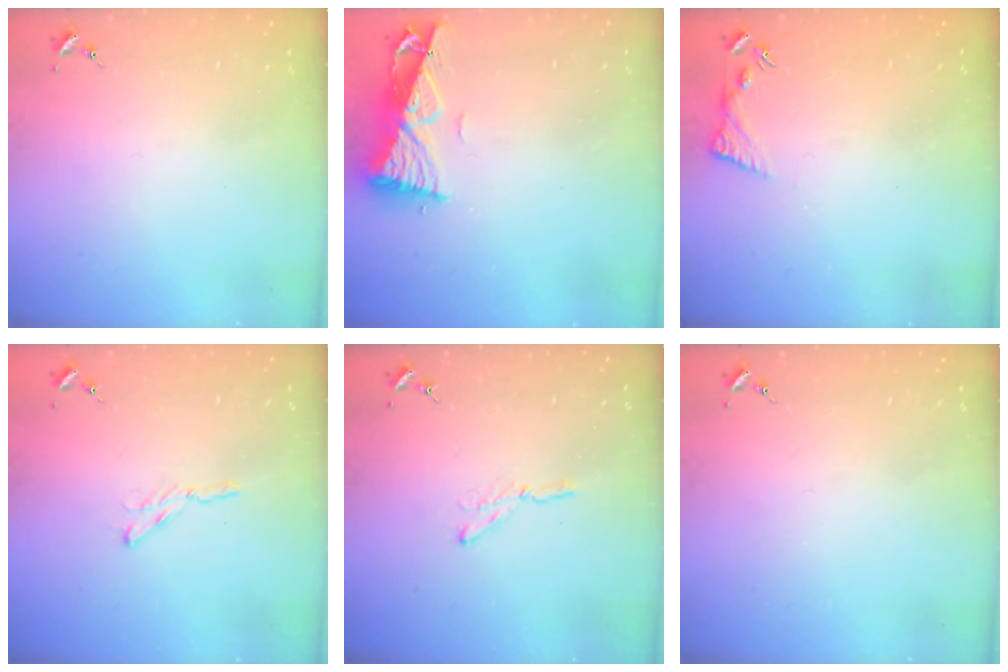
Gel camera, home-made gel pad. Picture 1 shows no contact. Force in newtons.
{"total": 9.3, "press": 9.2, "slide": 1.3}
{"total": 6.4, "press": 6.3, "slide": 0.7}
{"total": 2.9, "press": 2.9, "slide": 0.3}
{"total": 3.9, "press": 3.9, "slide": 0.3}
{"total": 0.0}